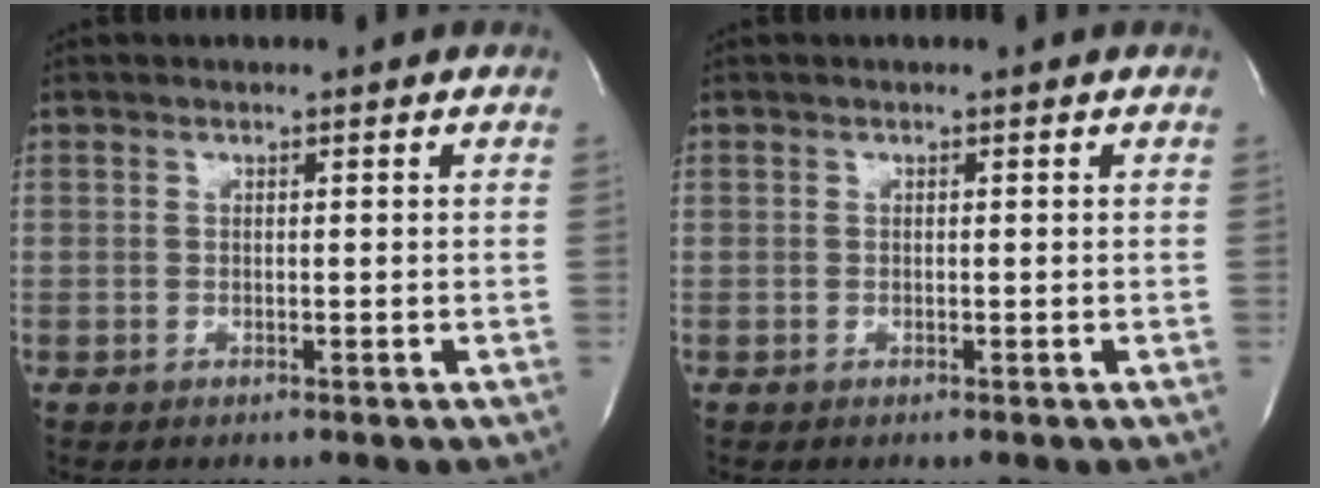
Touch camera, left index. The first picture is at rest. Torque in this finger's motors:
{"motor_torque": [0.00, 0.00, 0.00, 0.00]}